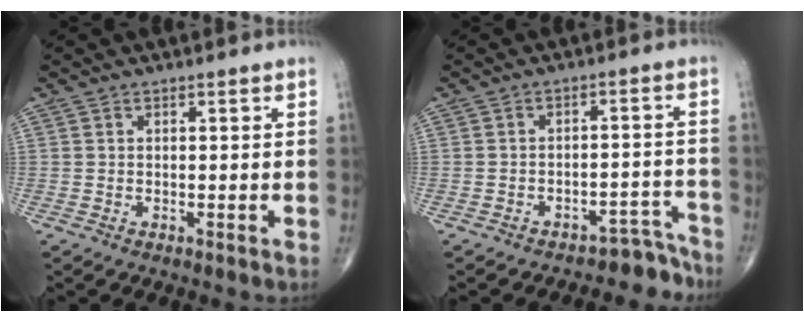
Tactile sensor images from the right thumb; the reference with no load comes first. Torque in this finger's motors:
{"motor_torque": [-0.38, -0.25, -0.21, -0.26, 0.01]}